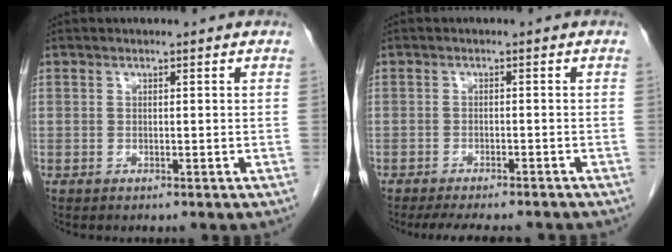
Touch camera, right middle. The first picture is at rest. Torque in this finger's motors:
{"motor_torque": [0.12, -0.11, 0.06, 0.03]}